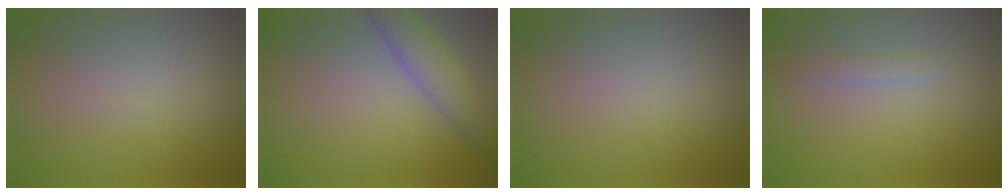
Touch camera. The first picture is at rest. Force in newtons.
{"total": 4.3, "press": 4.3, "slide": 0.3}
{"total": 0.0}
{"total": 1.1, "press": 1.1, "slide": 0.1}